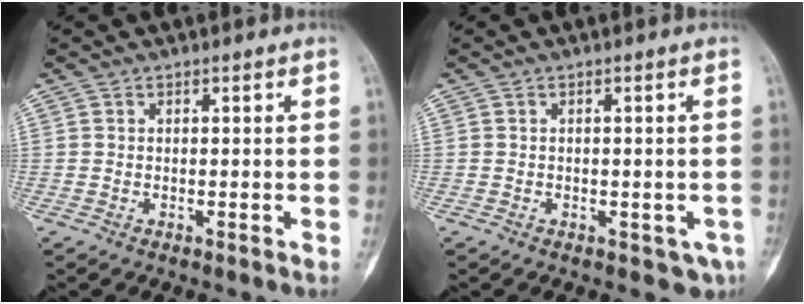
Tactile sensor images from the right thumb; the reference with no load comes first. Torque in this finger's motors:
{"motor_torque": [-0.39, 0.28, 0.22, 0.01, 0.04]}